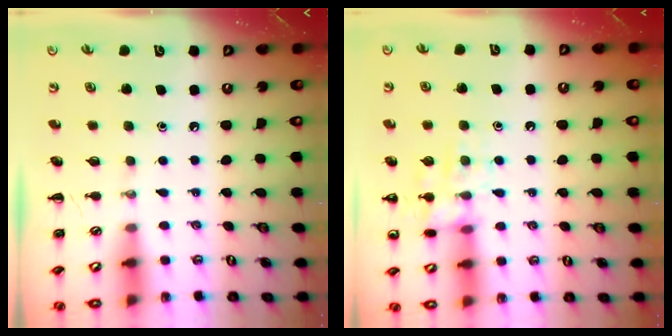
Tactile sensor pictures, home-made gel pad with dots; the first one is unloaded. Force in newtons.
{"total": 10.7, "press": 10.7, "slide": 0.3}